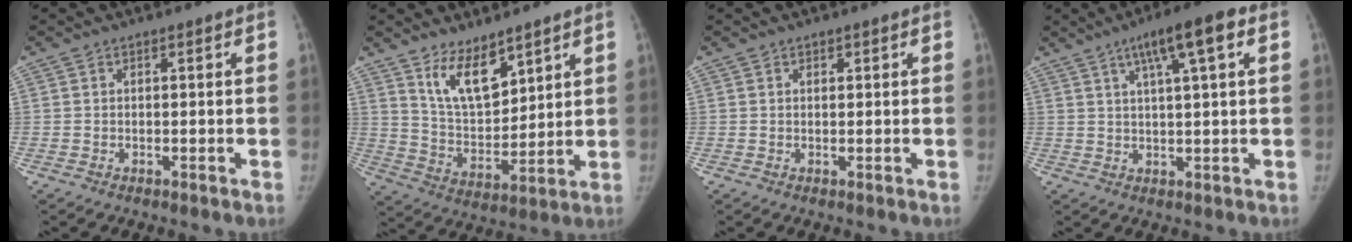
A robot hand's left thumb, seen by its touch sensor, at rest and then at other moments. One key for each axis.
{"total": 10.3, "fx": 7.1, "fy": 4.6, "fz": 5.8, "tx": -0.074, "ty": -0.063, "tz": 0.144}
{"total": 0.6, "fx": 0.3, "fy": 0.4, "fz": 0.2, "tx": 0.001, "ty": -0.002, "tz": 0.004}
{"total": 9.4, "fx": 4.2, "fy": 1.3, "fz": 8.3, "tx": -0.135, "ty": 0.006, "tz": 0.064}